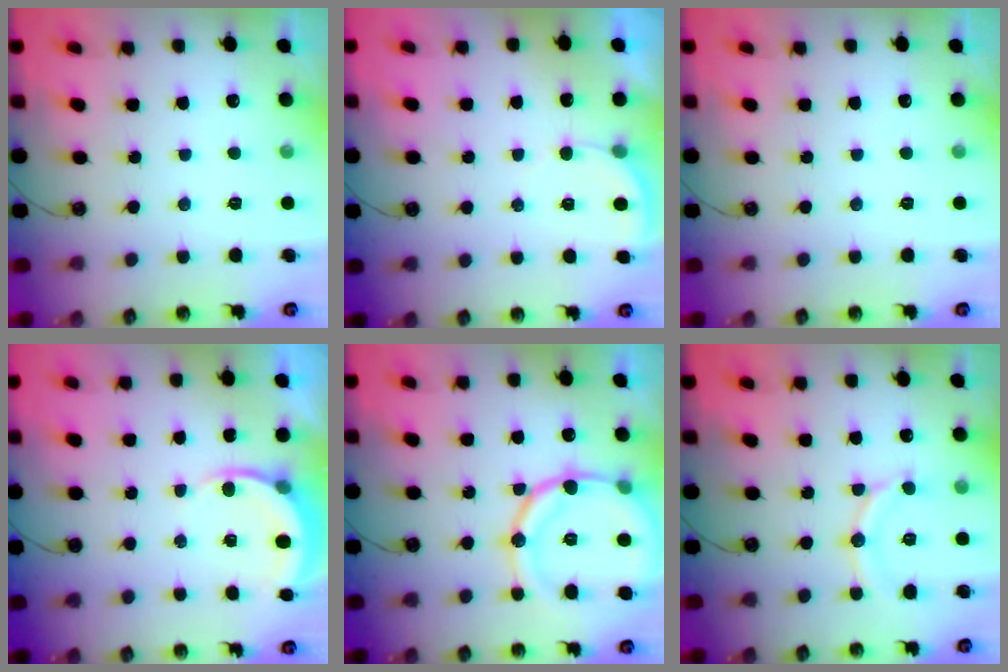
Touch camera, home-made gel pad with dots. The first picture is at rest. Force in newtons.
{"total": 2.9, "press": 2.9, "slide": 0.2}
{"total": 0.0}
{"total": 5.5, "press": 5.5, "slide": 0.2}
{"total": 16.9, "press": 16.8, "slide": 1.9}
{"total": 11.1, "press": 11.1, "slide": 1.1}